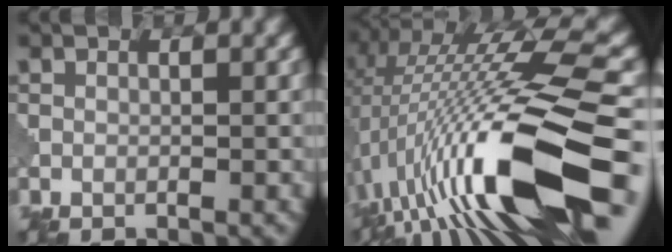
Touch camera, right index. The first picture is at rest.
{"total": 15.5, "force": [-2.3, 3.6, 14.9], "torque": [-0.252, 0.015, -0.030]}